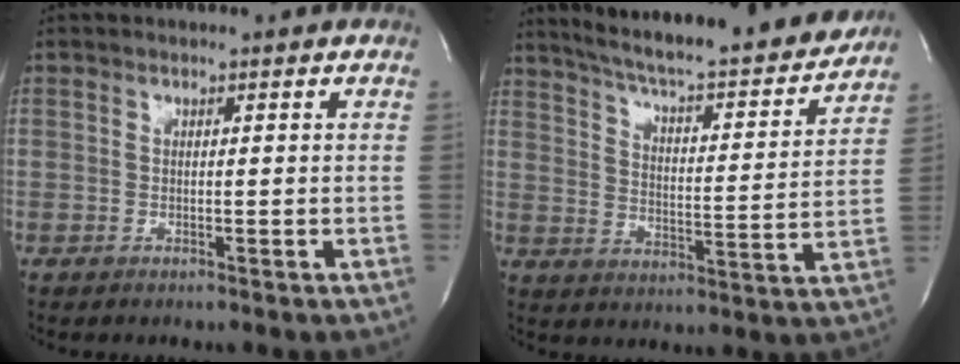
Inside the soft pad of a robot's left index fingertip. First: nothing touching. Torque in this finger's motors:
{"motor_torque": [0.13, -0.22, 0.70, 0.13]}